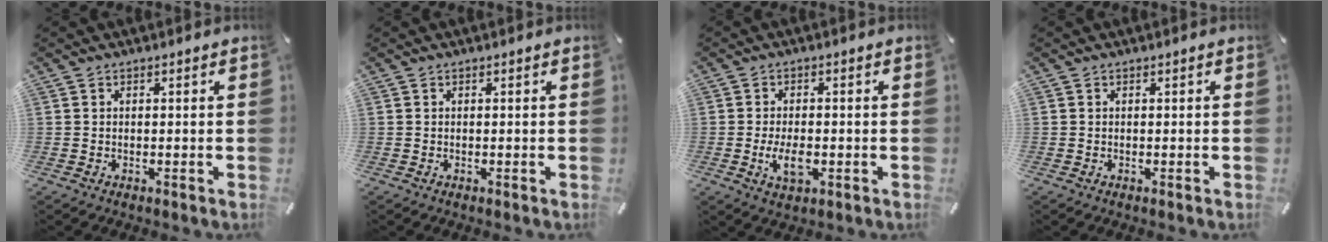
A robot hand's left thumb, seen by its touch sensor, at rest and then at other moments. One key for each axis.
{"total": 0.0}
{"total": 5.4, "fx": -1.3, "fy": 2.8, "fz": 4.4, "tx": -0.102, "ty": -0.002, "tz": -0.025}
{"total": 0.0}